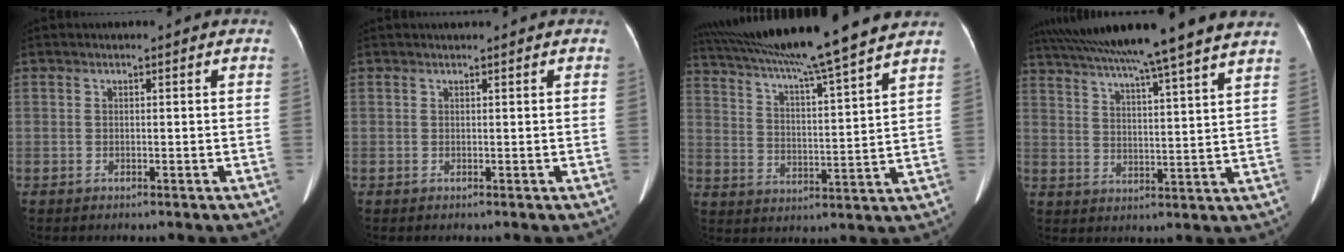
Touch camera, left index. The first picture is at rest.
{"total": 0.6, "force": [0.5, -0.1, 0.2], "torque": [-0.008, 0.004, 0.013]}
{"total": 21.0, "force": [18.1, -1.4, 10.5], "torque": [-0.186, 0.004, 0.278]}
{"total": 22.2, "force": [18.7, -1.5, 11.8], "torque": [-0.205, 0.002, 0.265]}